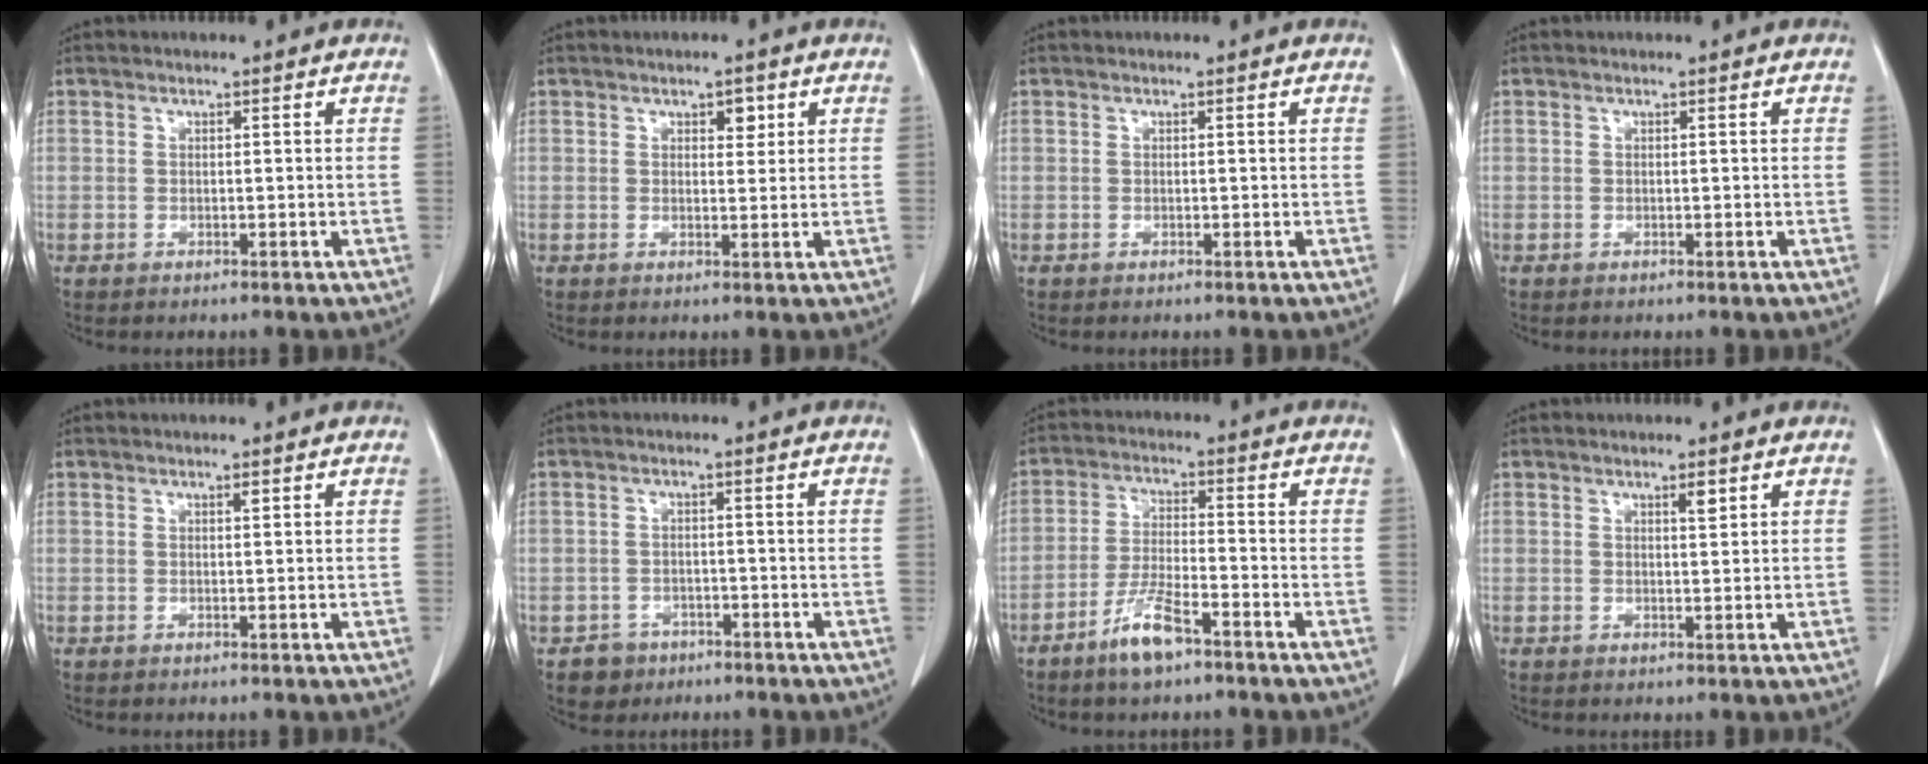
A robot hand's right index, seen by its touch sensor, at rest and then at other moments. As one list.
[{"total": 2.2, "force": [1.1, 1.2, 1.5], "torque": [-0.017, 0.000, 0.015]}, {"total": 0.0}, {"total": 0.0}, {"total": 0.5, "force": [0.3, 0.1, 0.4], "torque": [-0.010, -0.001, 0.004]}, {"total": 3.4, "force": [-1.9, 2.8, 0.1], "torque": [0.001, 0.012, -0.028]}, {"total": 6.9, "force": [-4.6, 1.2, 4.9], "torque": [-0.102, -0.007, -0.088]}, {"total": 1.4, "force": [0.8, 0.2, 1.1], "torque": [-0.020, -0.004, 0.013]}]